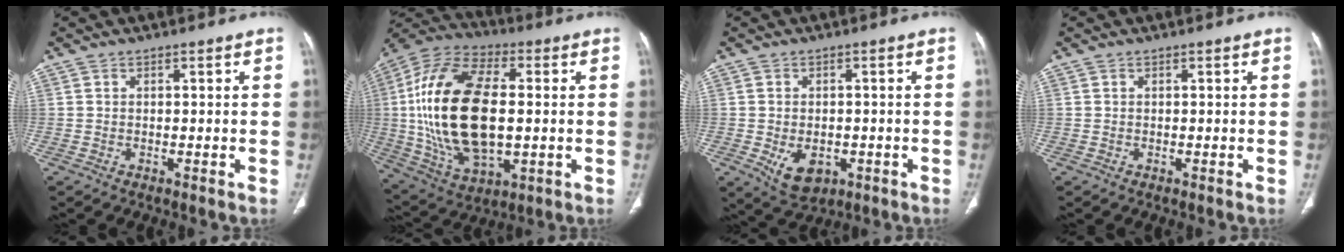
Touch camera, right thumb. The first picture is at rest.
{"total": 26.1, "force": [0.5, 13.9, 22.1], "torque": [-0.441, 0.002, 0.015]}
{"total": 6.8, "force": [-2.1, 4.6, 4.6], "torque": [-0.063, 0.001, -0.018]}
{"total": 0.0}